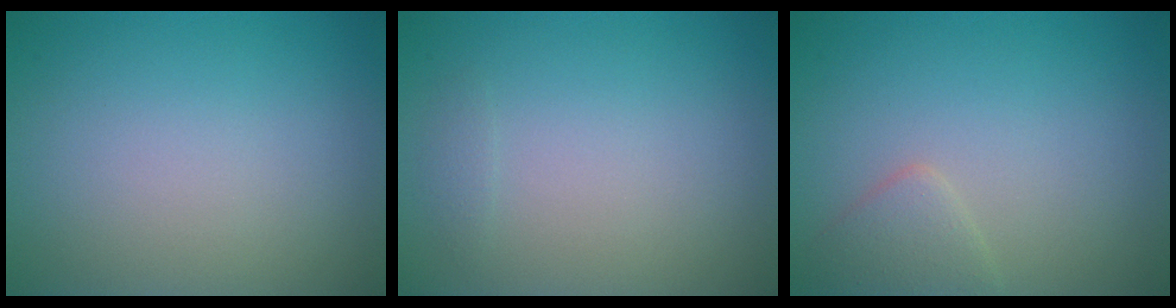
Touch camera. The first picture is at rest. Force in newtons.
{"total": 0.6, "press": 0.6, "slide": 0.0}
{"total": 1.8, "press": 1.8, "slide": 0.0}